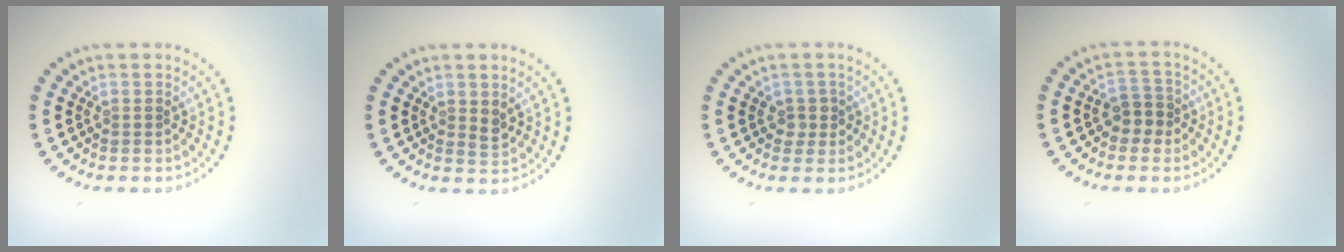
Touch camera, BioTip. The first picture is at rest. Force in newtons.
{"total": 1.1, "press": 1.0, "slide": 0.4}
{"total": 1.3, "press": 1.1, "slide": 0.7}
{"total": 2.1, "press": 2.0, "slide": 0.7}